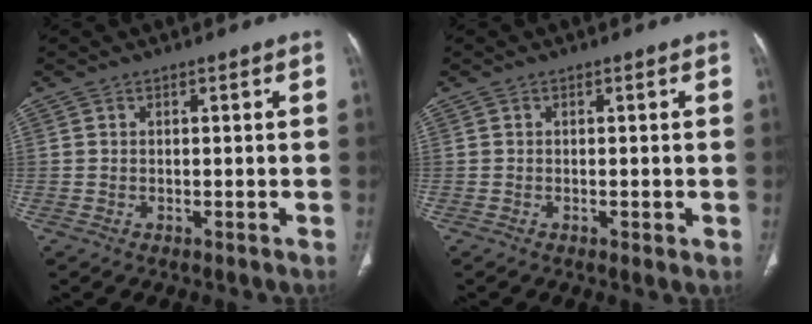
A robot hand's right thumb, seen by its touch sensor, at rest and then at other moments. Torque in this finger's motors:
{"motor_torque": [-0.23, -0.03, -0.24, -0.30, 0.00]}